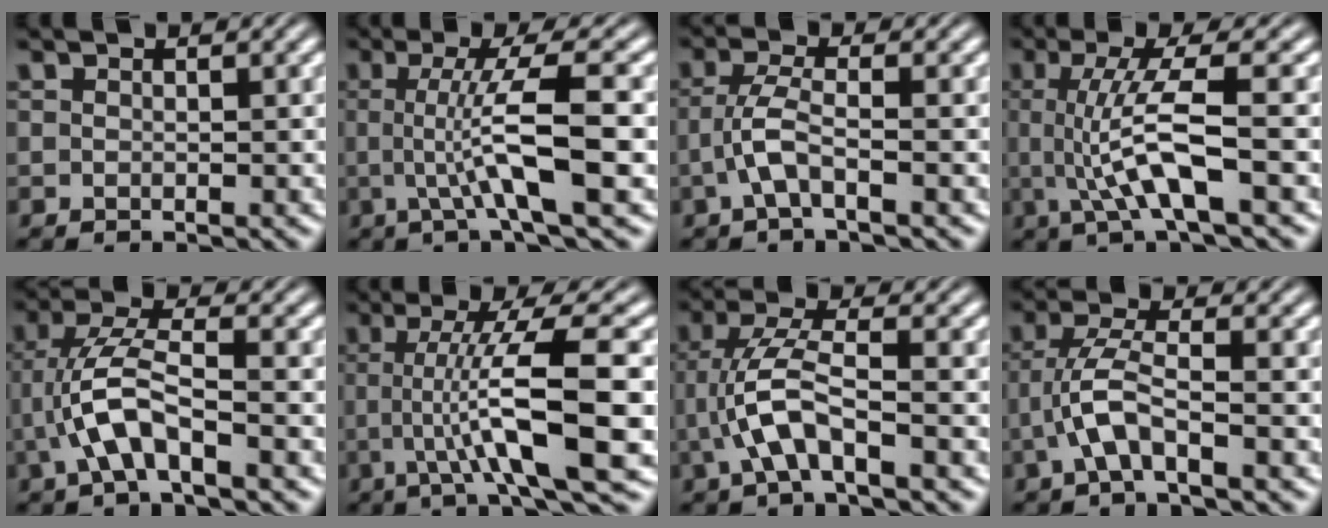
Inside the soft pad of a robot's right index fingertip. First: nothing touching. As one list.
[{"total": 5.7, "force": [0.1, -0.1, 5.7], "torque": [-0.095, -0.008, 0.006]}, {"total": 2.6, "force": [-1.0, 0.1, 2.4], "torque": [-0.050, -0.010, -0.011]}, {"total": 5.7, "force": [-0.3, 0.4, 5.6], "torque": [-0.104, -0.011, 0.002]}, {"total": 4.4, "force": [-0.3, 1.5, 4.2], "torque": [-0.087, -0.005, -0.001]}, {"total": 8.4, "force": [0.1, 0.8, 8.4], "torque": [-0.128, -0.007, 0.007]}, {"total": 4.2, "force": [-0.4, 1.1, 4.0], "torque": [-0.083, -0.006, -0.001]}, {"total": 3.4, "force": [-0.8, 0.7, 3.2], "torque": [-0.068, -0.009, -0.008]}]